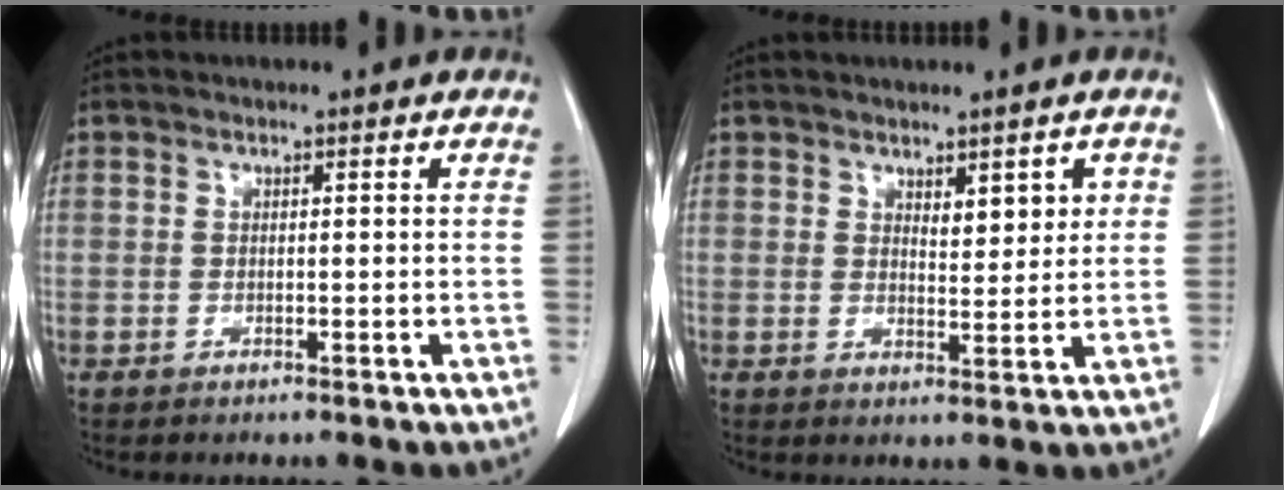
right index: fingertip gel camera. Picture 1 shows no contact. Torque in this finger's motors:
{"motor_torque": [0.12, 0.14, 0.05, 0.03]}